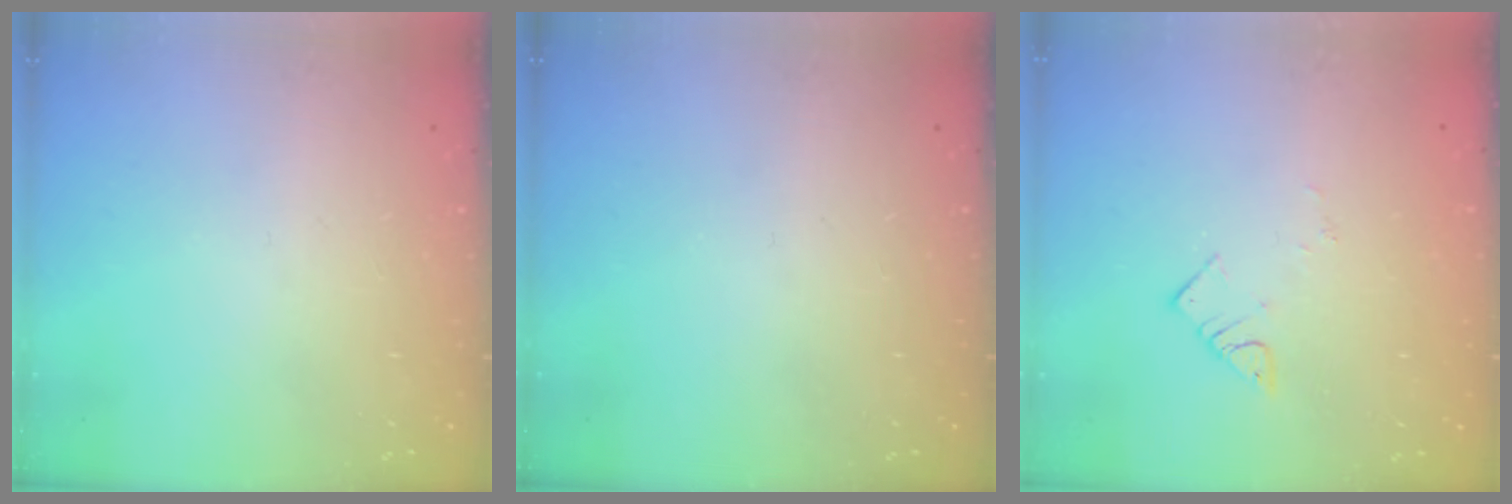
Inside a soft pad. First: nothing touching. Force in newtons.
{"total": 0.0}
{"total": 3.6, "press": 3.6, "slide": 0.3}